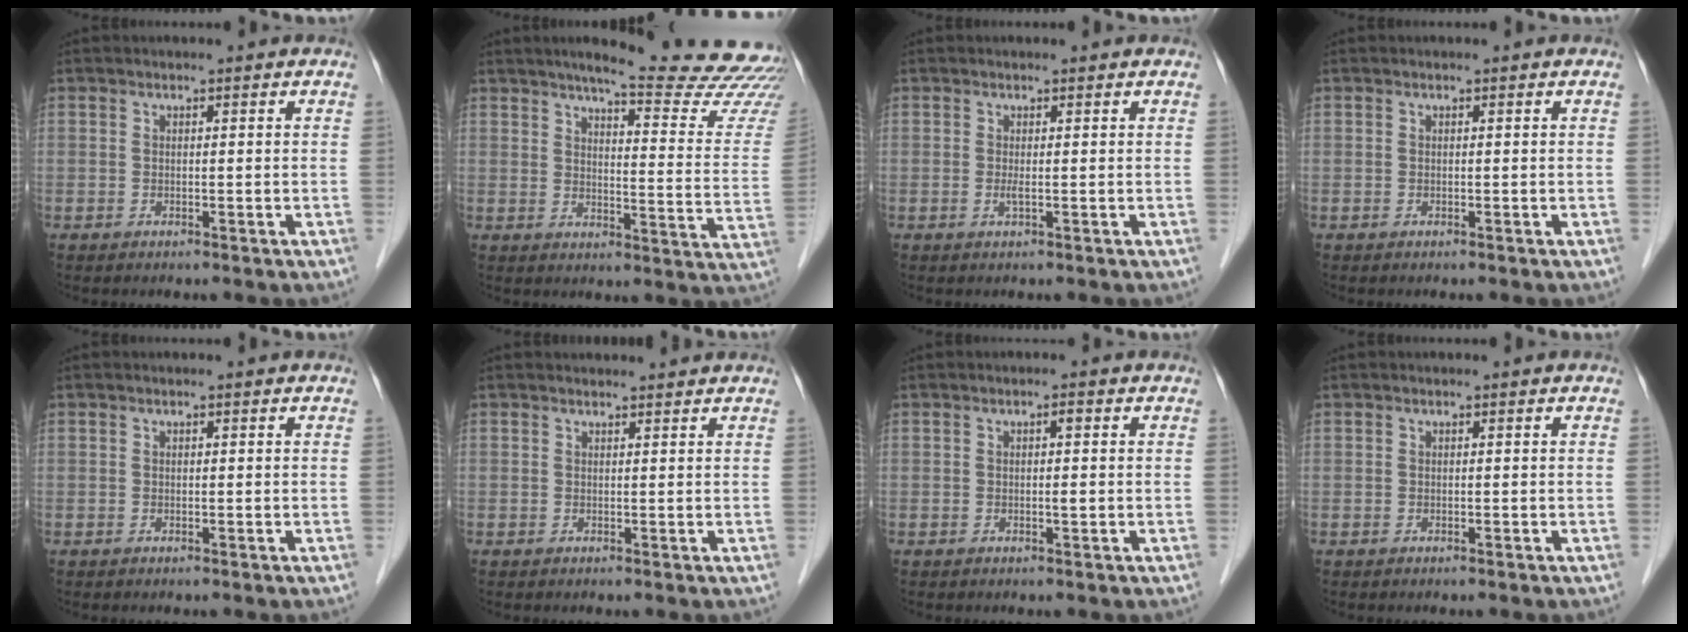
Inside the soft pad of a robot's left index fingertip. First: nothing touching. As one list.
[{"total": 20.7, "force": [19.0, -0.2, 8.2], "torque": [-0.105, -0.100, 0.218]}, {"total": 0.9, "force": [0.0, 0.0, 0.9], "torque": [-0.022, -0.002, -0.001]}, {"total": 0.0}, {"total": 0.0}, {"total": 2.7, "force": [2.5, 0.8, 0.2], "torque": [-0.003, 0.021, 0.028]}, {"total": 1.4, "force": [0.1, 0.3, 1.4], "torque": [-0.021, 0.004, 0.001]}, {"total": 0.0}]